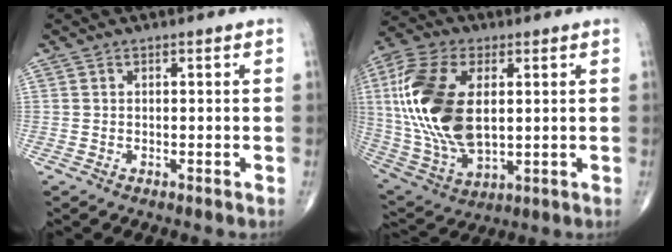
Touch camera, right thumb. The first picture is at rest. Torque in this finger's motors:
{"motor_torque": [-1.14, 2.06, 2.16, 0.61, 0.72]}